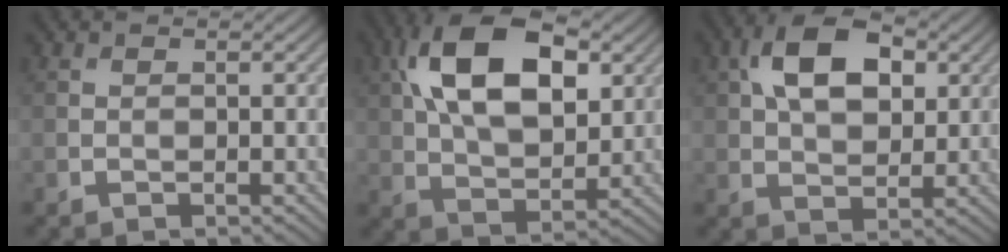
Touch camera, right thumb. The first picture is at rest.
{"total": 15.1, "force": [5.0, 8.4, 11.6], "torque": [-0.230, 0.019, 0.085]}
{"total": 10.1, "force": [3.2, 5.9, 7.5], "torque": [-0.146, 0.016, 0.050]}